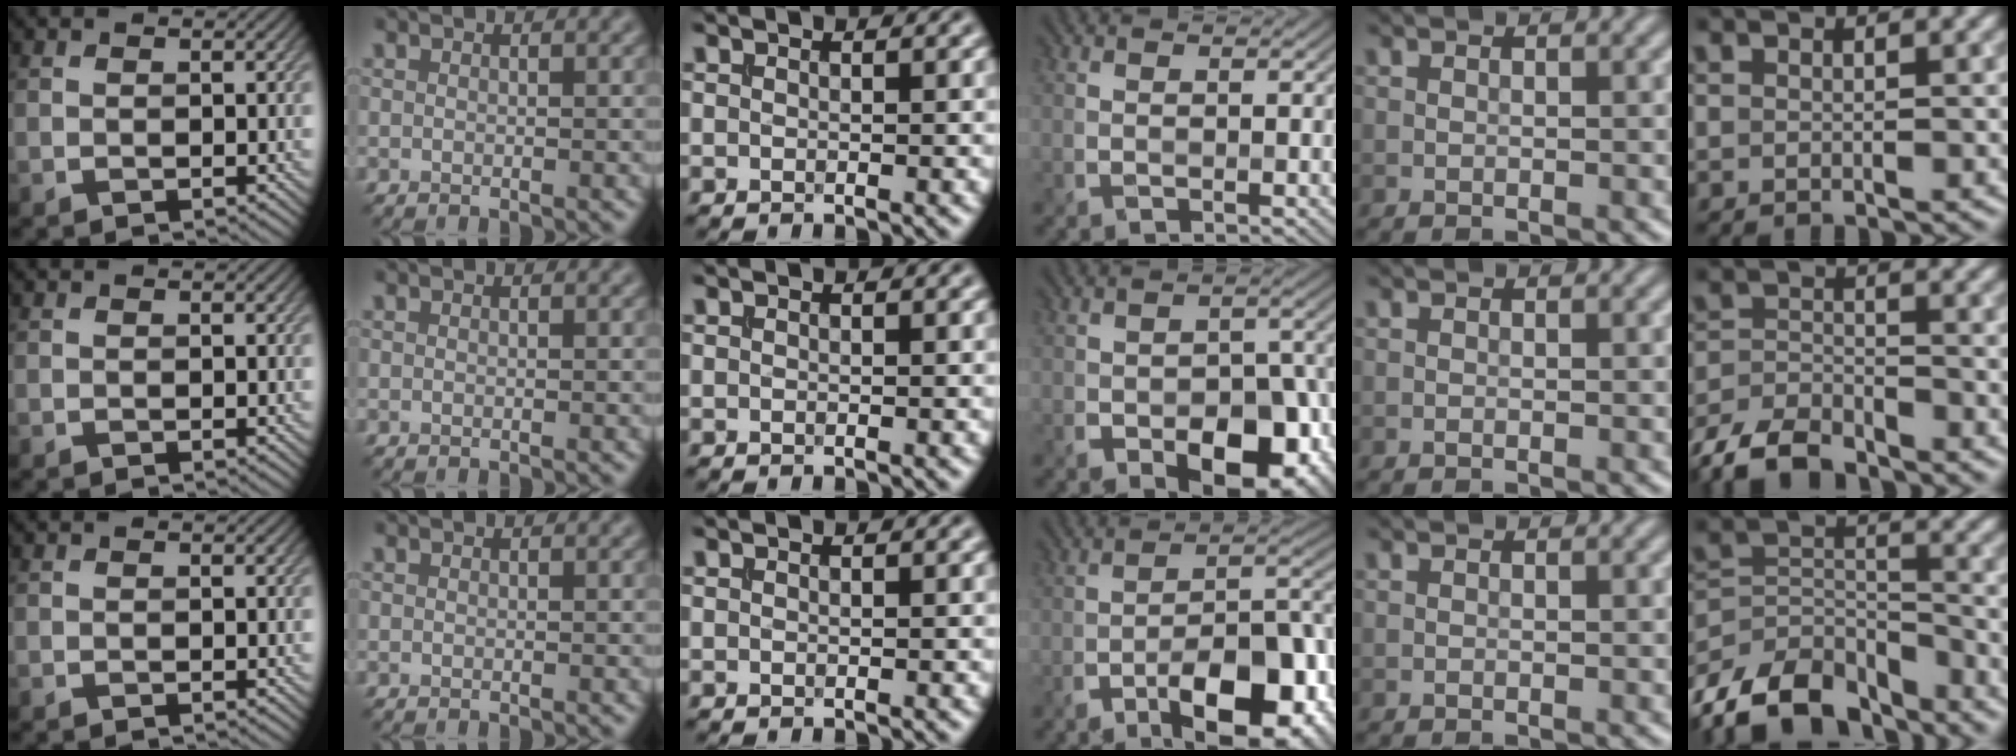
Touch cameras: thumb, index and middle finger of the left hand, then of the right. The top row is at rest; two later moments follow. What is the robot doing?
{"motion": "insert", "object": "file holder"}